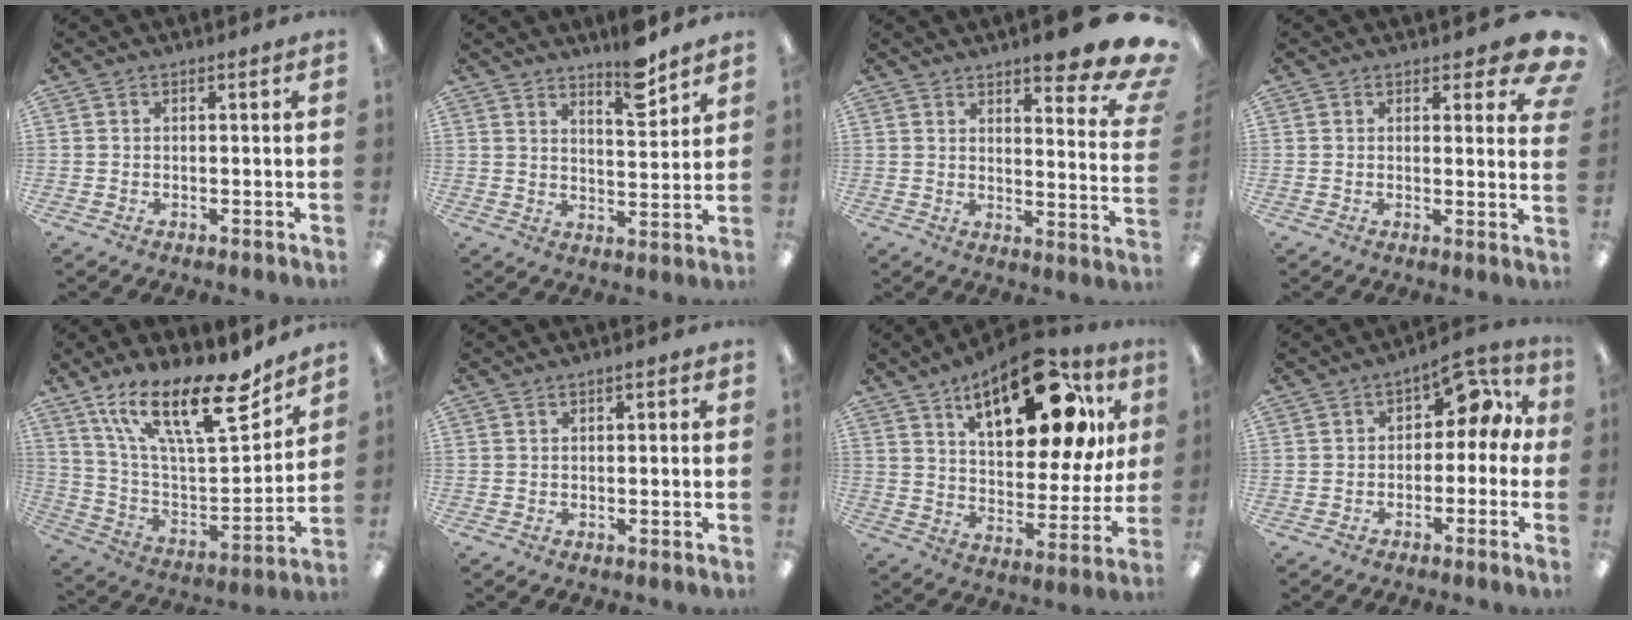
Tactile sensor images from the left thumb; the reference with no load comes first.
{"total": 8.5, "force": [7.0, 2.1, 4.3], "torque": [-0.048, -0.048, 0.116]}
{"total": 11.4, "force": [8.6, 2.3, 7.1], "torque": [-0.086, -0.067, 0.141]}
{"total": 6.3, "force": [3.8, 2.6, 4.4], "torque": [-0.041, -0.020, 0.061]}
{"total": 21.9, "force": [14.9, 6.7, 14.6], "torque": [-0.246, -0.098, 0.254]}
{"total": 0.8, "force": [0.2, 0.5, 0.6], "torque": [-0.012, 0.003, 0.004]}
{"total": 23.3, "force": [12.9, 10.1, 16.6], "torque": [-0.233, -0.060, 0.207]}
{"total": 7.8, "force": [3.0, 4.5, 5.6], "torque": [-0.073, -0.012, 0.047]}